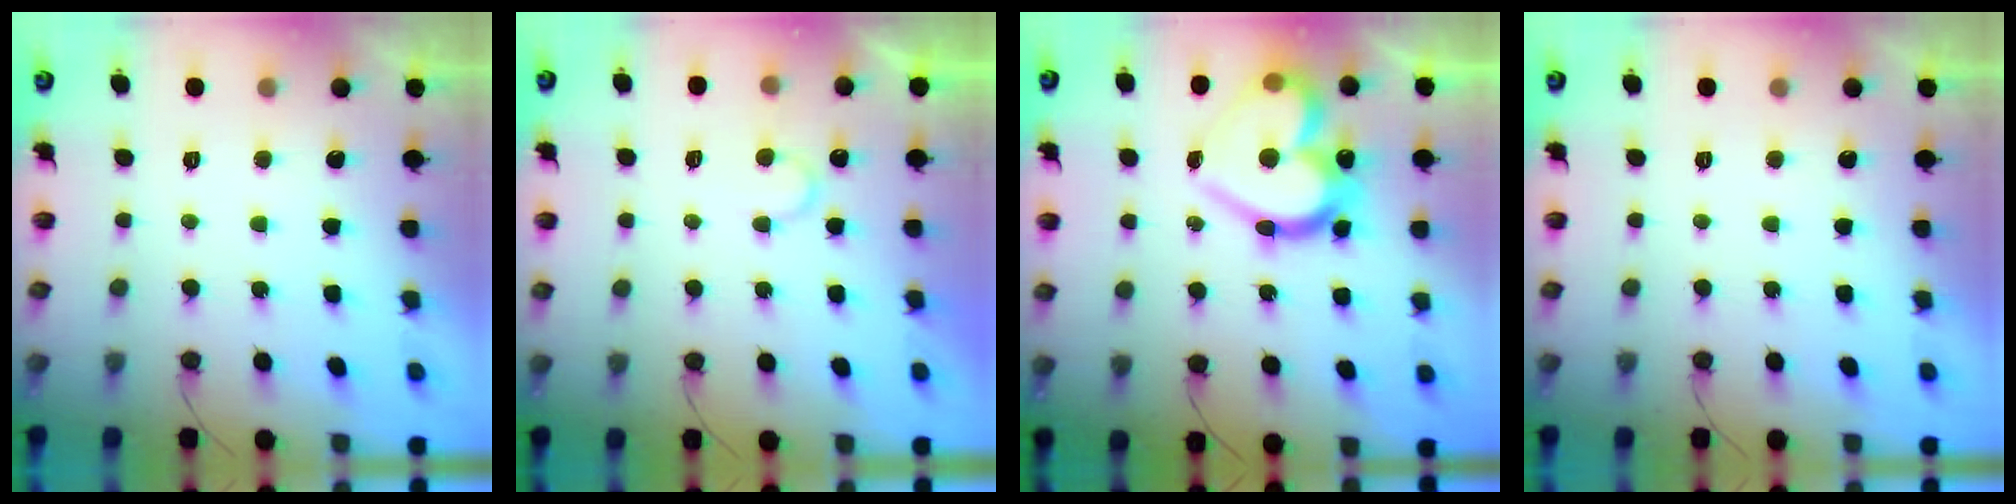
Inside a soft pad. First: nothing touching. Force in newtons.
{"total": 8.4, "press": 8.4, "slide": 0.7}
{"total": 20.6, "press": 20.6, "slide": 1.8}
{"total": 0.0}